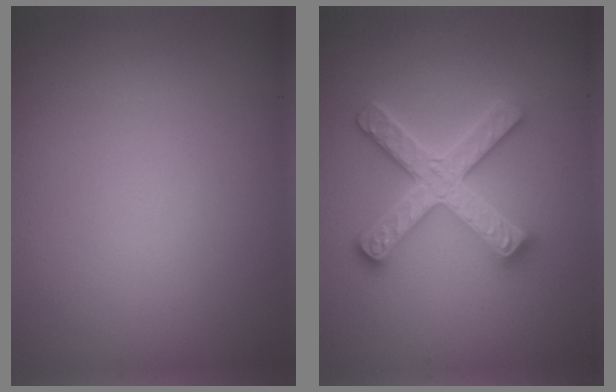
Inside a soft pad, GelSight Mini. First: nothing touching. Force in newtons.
{"total": 5.0, "press": 5.0, "slide": 0.8}